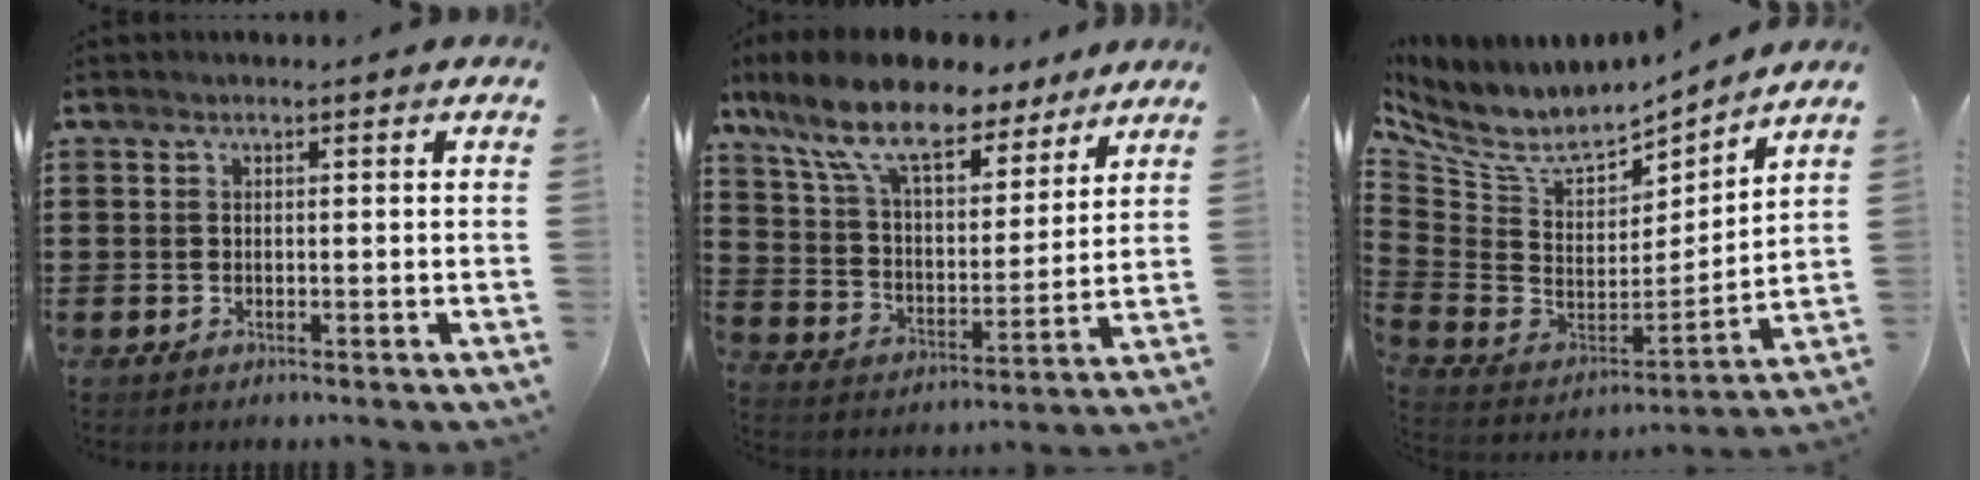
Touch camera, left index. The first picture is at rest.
{"total": 12.6, "force": [9.9, 3.6, 6.9], "torque": [-0.171, -0.040, 0.175]}
{"total": 7.1, "force": [5.6, 2.9, 3.3], "torque": [-0.095, -0.046, 0.096]}